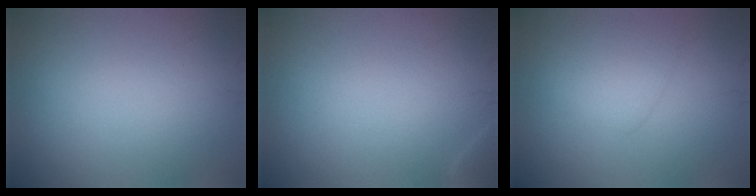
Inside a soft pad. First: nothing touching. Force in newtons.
{"total": 0.7, "press": 0.7, "slide": 0.0}
{"total": 2.5, "press": 2.5, "slide": 0.1}